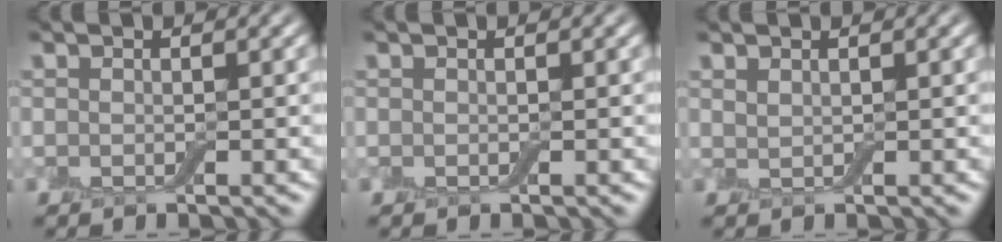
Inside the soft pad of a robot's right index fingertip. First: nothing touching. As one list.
[{"total": 0.0}, {"total": 0.7, "force": [0.6, 0.2, 0.2], "torque": [-0.008, 0.001, 0.014]}]